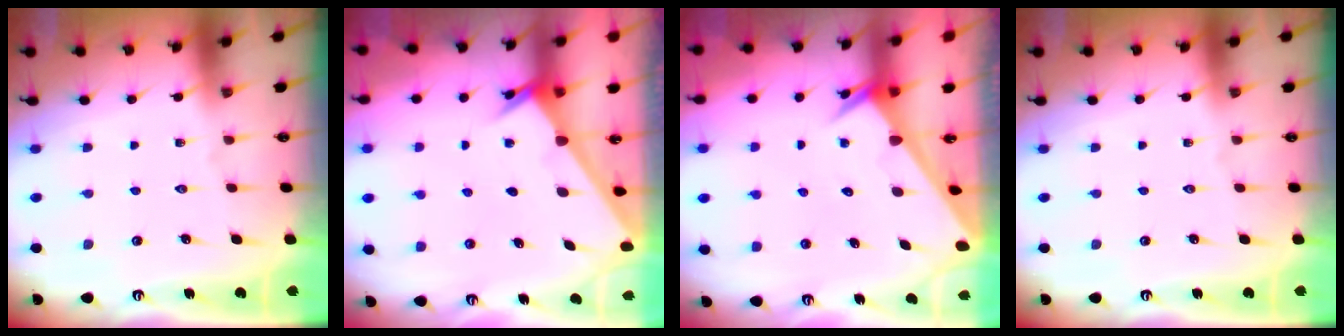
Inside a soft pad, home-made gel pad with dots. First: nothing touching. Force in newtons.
{"total": 2.4, "press": 2.4, "slide": 0.2}
{"total": 2.5, "press": 2.5, "slide": 0.1}
{"total": 0.0}